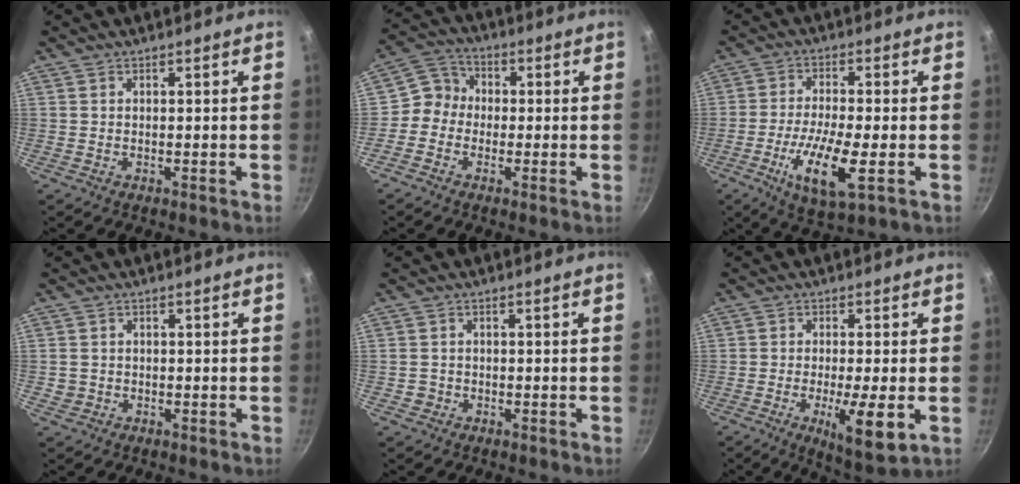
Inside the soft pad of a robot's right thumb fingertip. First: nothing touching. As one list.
[{"total": 5.8, "force": [-1.0, 5.3, 2.2], "torque": [-0.013, 0.021, -0.041]}, {"total": 11.4, "force": [-3.3, 3.1, 10.5], "torque": [-0.204, 0.000, -0.064]}, {"total": 2.0, "force": [-0.4, 1.8, 0.5], "torque": [-0.006, 0.005, -0.004]}, {"total": 1.9, "force": [-0.7, 1.7, 0.4], "torque": [-0.004, 0.007, -0.007]}, {"total": 9.4, "force": [-2.5, 2.0, 8.9], "torque": [-0.146, -0.006, -0.035]}]